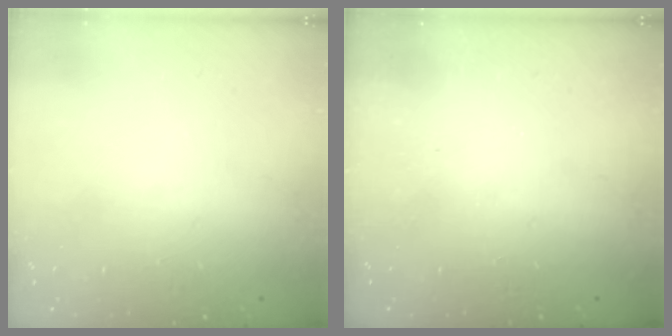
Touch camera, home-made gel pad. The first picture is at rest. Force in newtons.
{"total": 2.3, "press": 2.2, "slide": 0.8}